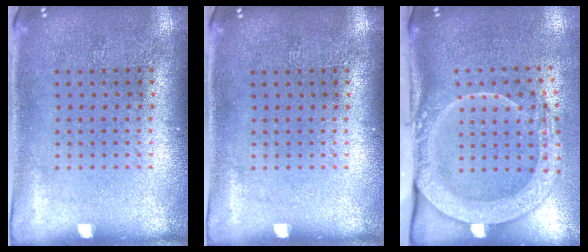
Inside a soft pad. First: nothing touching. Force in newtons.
{"total": 0.0}
{"total": 2.8, "press": 2.2, "slide": 1.8}